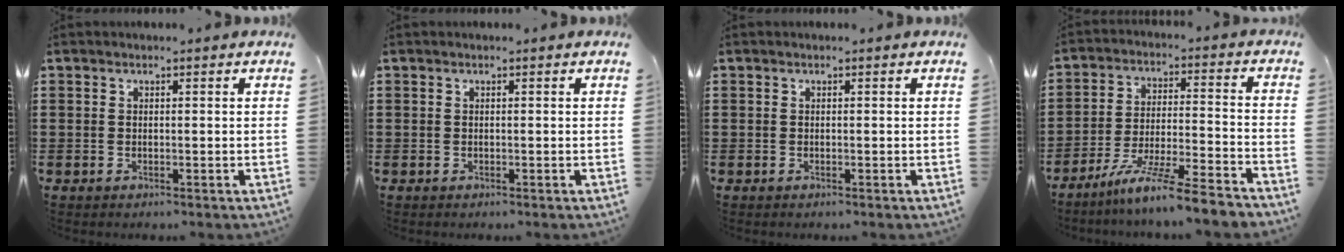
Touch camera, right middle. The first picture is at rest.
{"total": 0.0}
{"total": 0.0}
{"total": 9.5, "force": [-8.1, -0.5, 4.9], "torque": [-0.089, -0.001, -0.157]}